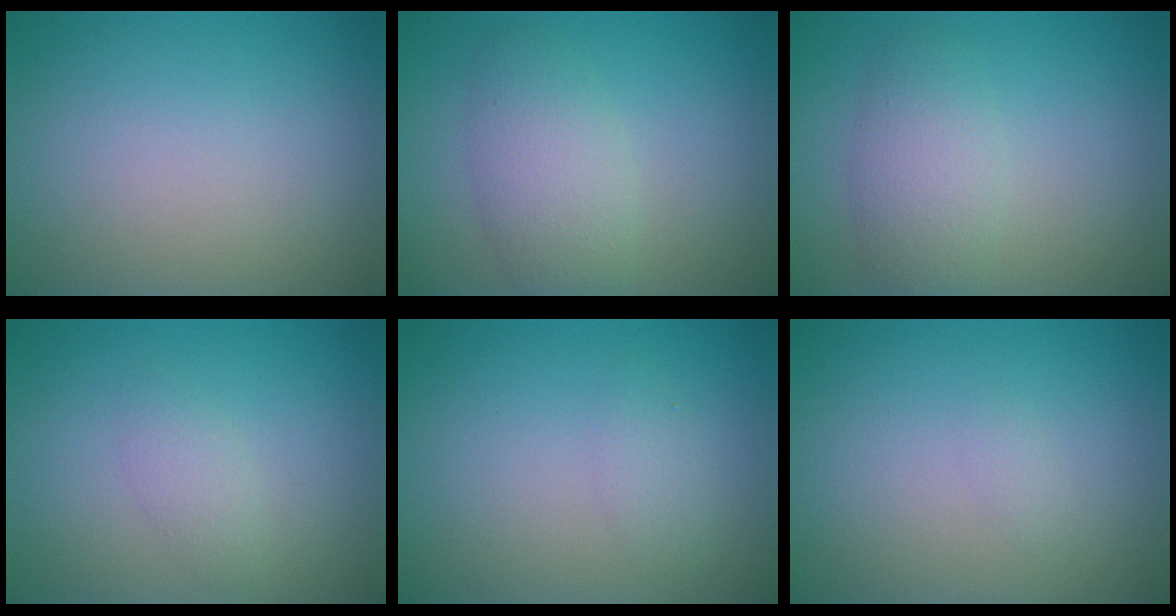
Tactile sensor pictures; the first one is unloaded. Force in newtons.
{"total": 3.9, "press": 3.9, "slide": 0.2}
{"total": 3.5, "press": 3.5, "slide": 0.1}
{"total": 1.5, "press": 1.5, "slide": 0.1}
{"total": 1.2, "press": 1.2, "slide": 0.1}
{"total": 0.6, "press": 0.6, "slide": 0.0}